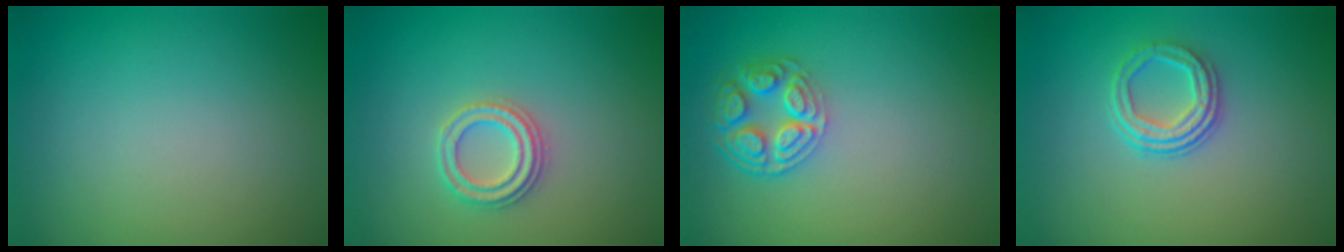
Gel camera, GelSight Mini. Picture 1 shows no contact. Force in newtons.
{"total": 2.3, "press": 2.3, "slide": 0.2}
{"total": 4.3, "press": 3.4, "slide": 2.5}
{"total": 3.1, "press": 2.4, "slide": 1.9}